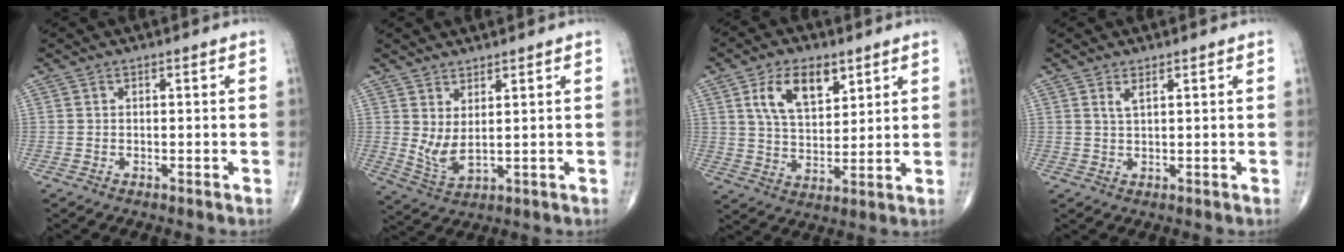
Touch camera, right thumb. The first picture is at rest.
{"total": 5.3, "force": [1.7, 1.9, 4.6], "torque": [-0.099, -0.023, 0.043]}
{"total": 10.9, "force": [5.1, 5.9, 7.5], "torque": [-0.113, -0.021, 0.098]}
{"total": 1.8, "force": [1.0, 0.5, 1.4], "torque": [-0.029, -0.005, 0.023]}